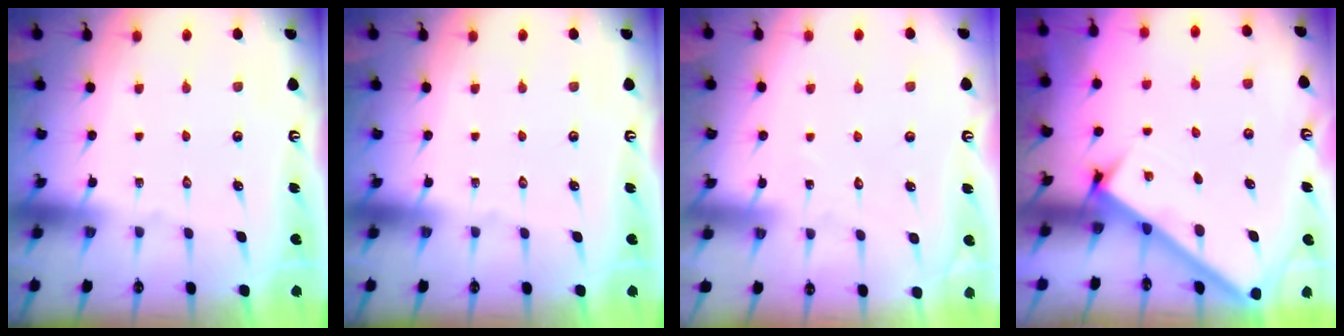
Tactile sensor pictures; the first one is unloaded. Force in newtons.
{"total": 0.0}
{"total": 5.1, "press": 5.1, "slide": 0.4}
{"total": 2.7, "press": 2.6, "slide": 0.3}